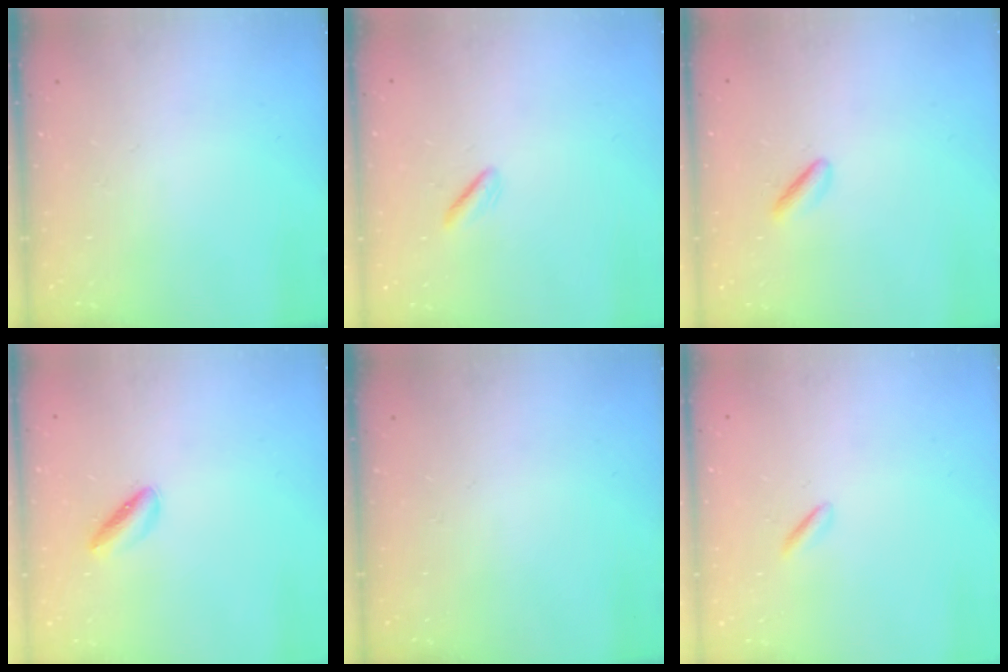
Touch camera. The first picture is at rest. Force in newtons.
{"total": 0.8, "press": 0.4, "slide": 0.6}
{"total": 2.5, "press": 2.3, "slide": 0.8}
{"total": 2.5, "press": 2.4, "slide": 0.3}
{"total": 0.0}
{"total": 0.0}